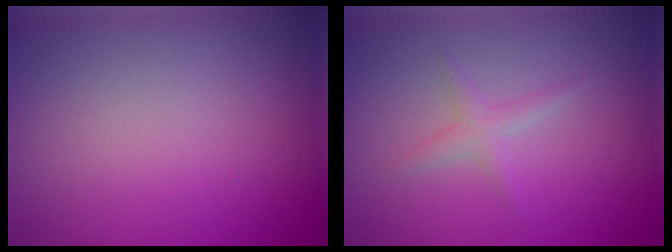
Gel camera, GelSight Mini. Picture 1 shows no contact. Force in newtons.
{"total": 1.2, "press": 1.2, "slide": 0.0}